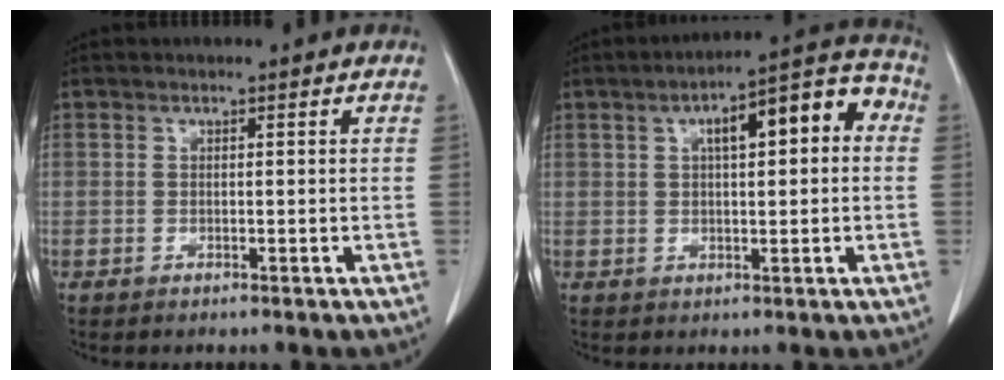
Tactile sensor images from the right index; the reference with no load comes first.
{"total": 10.8, "force": [2.5, 3.1, 10.0], "torque": [-0.137, 0.048, 0.033]}